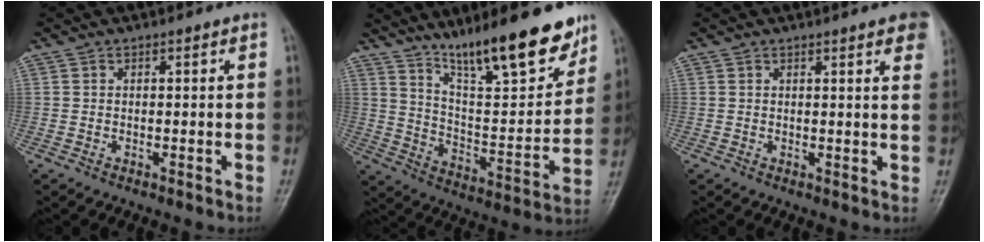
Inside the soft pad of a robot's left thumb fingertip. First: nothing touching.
{"total": 19.5, "force": [14.3, 4.3, 12.6], "torque": [-0.160, -0.080, 0.242]}
{"total": 7.6, "force": [4.6, 1.4, 5.8], "torque": [-0.052, -0.005, 0.044]}